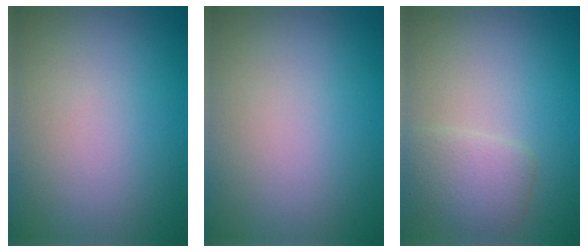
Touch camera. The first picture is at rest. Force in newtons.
{"total": 0.0}
{"total": 2.7, "press": 2.7, "slide": 0.1}